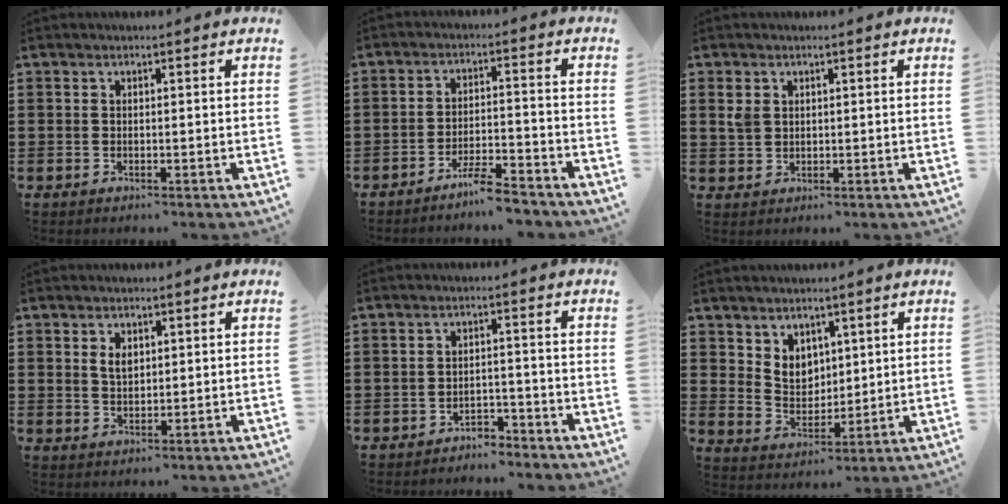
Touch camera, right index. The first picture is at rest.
{"total": 5.0, "force": [-4.5, 0.1, 2.2], "torque": [-0.045, -0.002, -0.086]}
{"total": 2.3, "force": [1.1, 1.8, 1.1], "torque": [-0.026, 0.007, 0.021]}
{"total": 2.7, "force": [1.0, 1.6, 1.9], "torque": [-0.041, 0.006, 0.018]}
{"total": 2.8, "force": [-2.8, 0.4, 0.1], "torque": [-0.011, 0.000, -0.058]}
{"total": 5.4, "force": [3.4, 4.1, 1.2], "torque": [-0.036, -0.004, 0.062]}